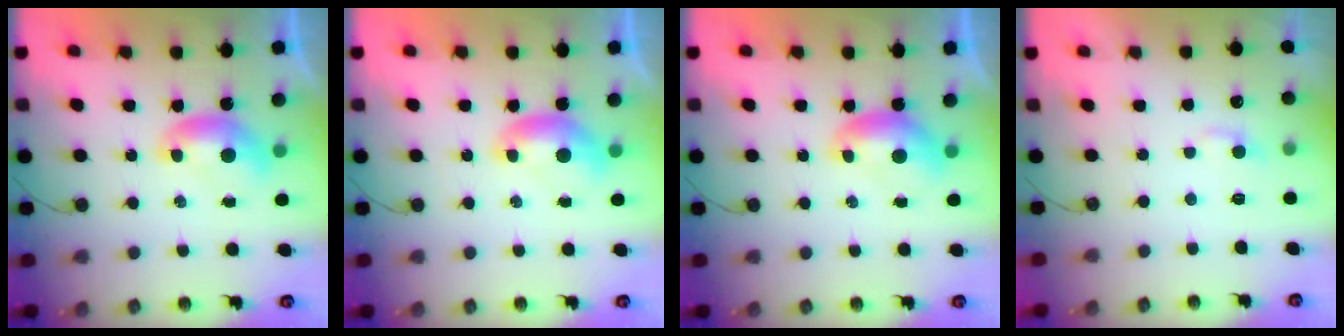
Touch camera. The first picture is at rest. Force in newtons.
{"total": 0.0}
{"total": 0.0}
{"total": 1.8, "press": 1.7, "slide": 0.5}